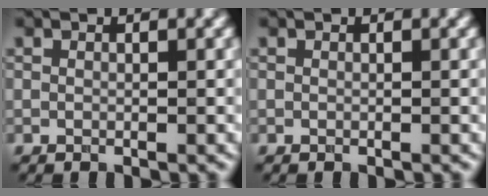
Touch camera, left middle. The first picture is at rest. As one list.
[{"total": 0.0}]